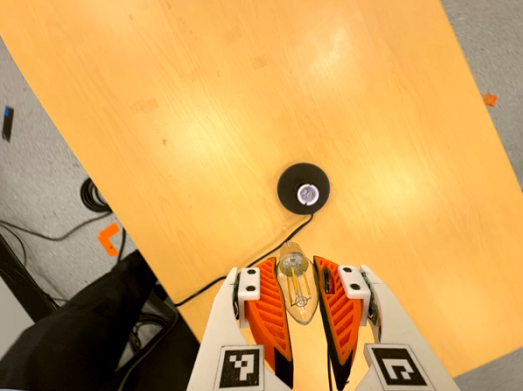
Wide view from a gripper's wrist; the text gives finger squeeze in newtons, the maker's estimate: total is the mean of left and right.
{"total": 23.2, "left": 26.6, "right": 19.7}